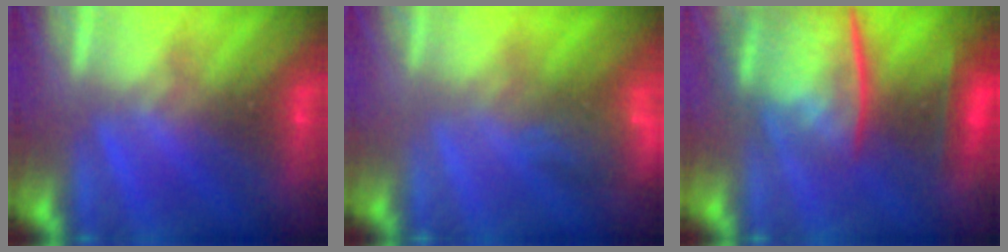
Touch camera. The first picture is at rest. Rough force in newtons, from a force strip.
{"total": 7.6}
{"total": 7.4}